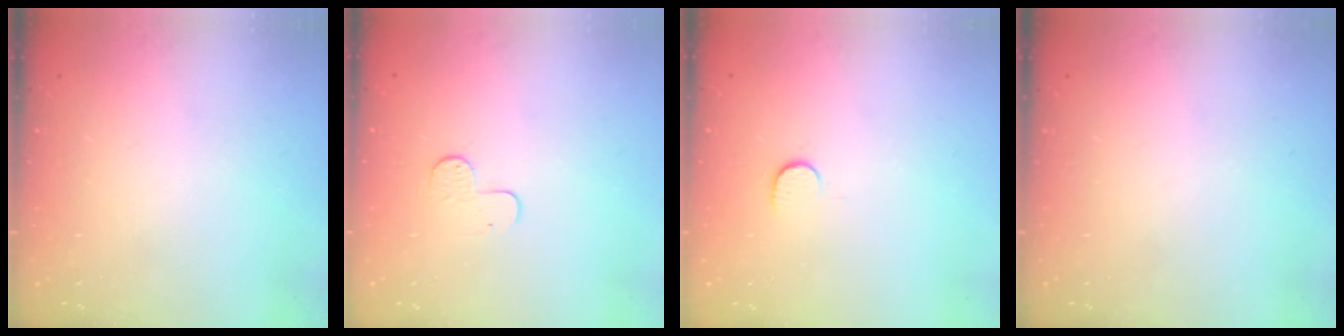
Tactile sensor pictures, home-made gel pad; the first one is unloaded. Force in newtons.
{"total": 5.0, "press": 5.0, "slide": 0.4}
{"total": 5.3, "press": 5.2, "slide": 0.5}
{"total": 0.0}